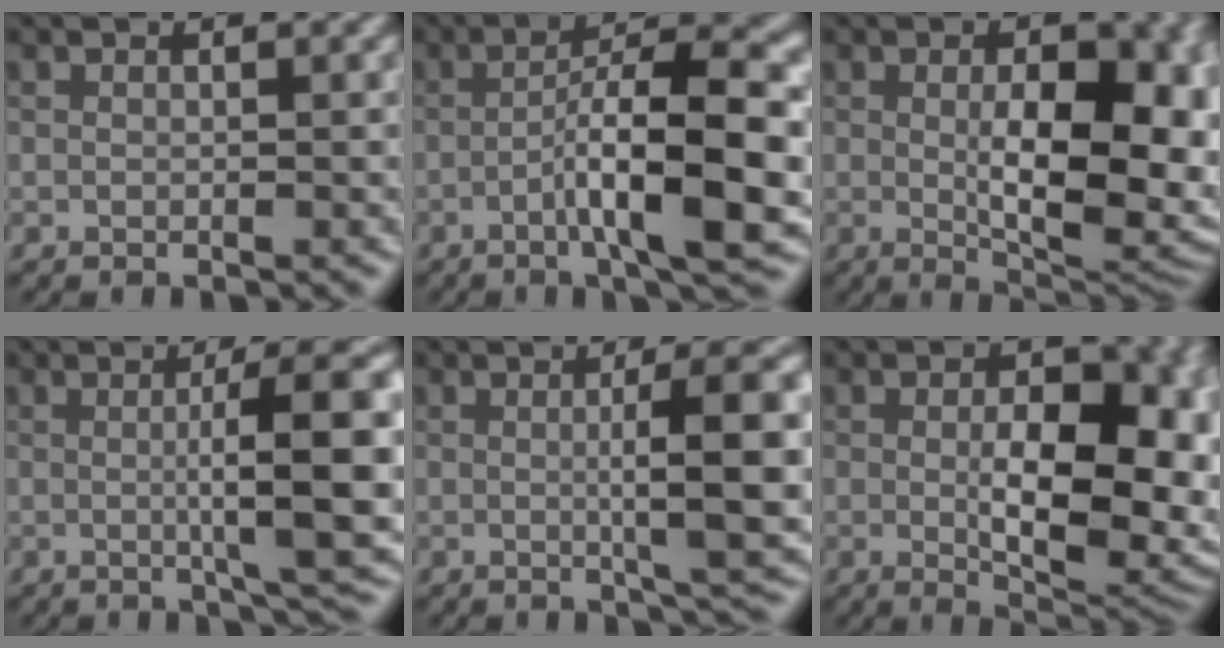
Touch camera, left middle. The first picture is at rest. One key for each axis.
{"total": 8.9, "fx": -2.6, "fy": 1.6, "fz": 8.4, "tx": -0.127, "ty": 0.013, "tz": -0.050}
{"total": 10.1, "fx": -0.5, "fy": 4.6, "fz": 8.9, "tx": -0.127, "ty": -0.013, "tz": 0.006}
{"total": 8.9, "fx": 0.2, "fy": 1.6, "fz": 8.8, "tx": -0.116, "ty": 0.009, "tz": 0.002}
{"total": 7.6, "fx": 0.1, "fy": 1.4, "fz": 7.5, "tx": -0.104, "ty": 0.006, "tz": 0.002}
{"total": 11.1, "fx": -0.7, "fy": 5.7, "fz": 9.5, "tx": -0.120, "ty": -0.012, "tz": 0.001}